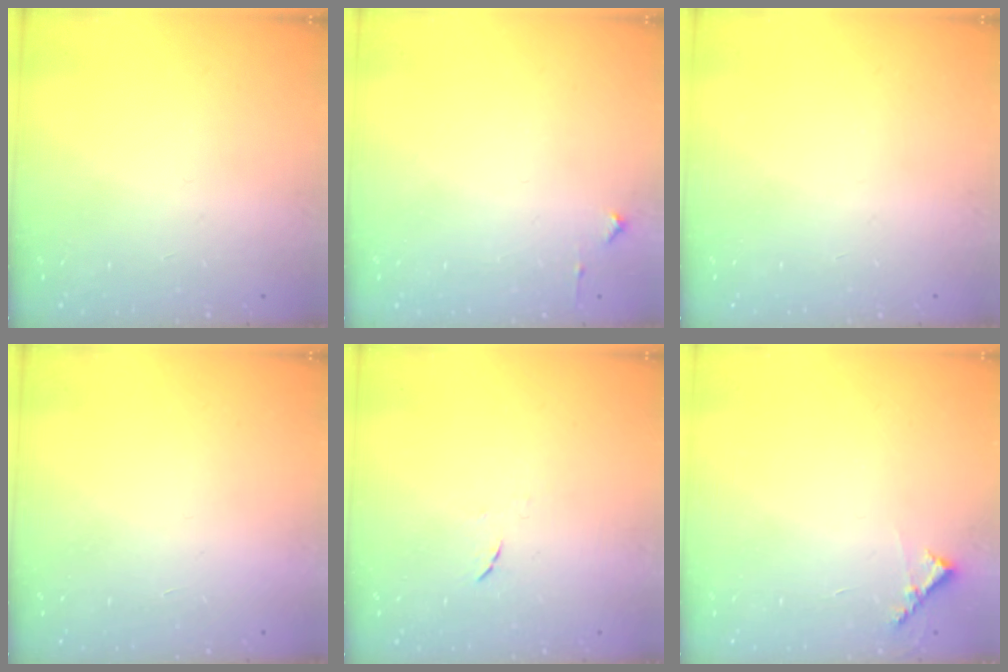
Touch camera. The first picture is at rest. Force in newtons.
{"total": 3.0, "press": 3.0, "slide": 0.4}
{"total": 0.0}
{"total": 1.7, "press": 1.7, "slide": 0.1}
{"total": 4.3, "press": 4.2, "slide": 0.6}
{"total": 5.8, "press": 5.8, "slide": 0.5}